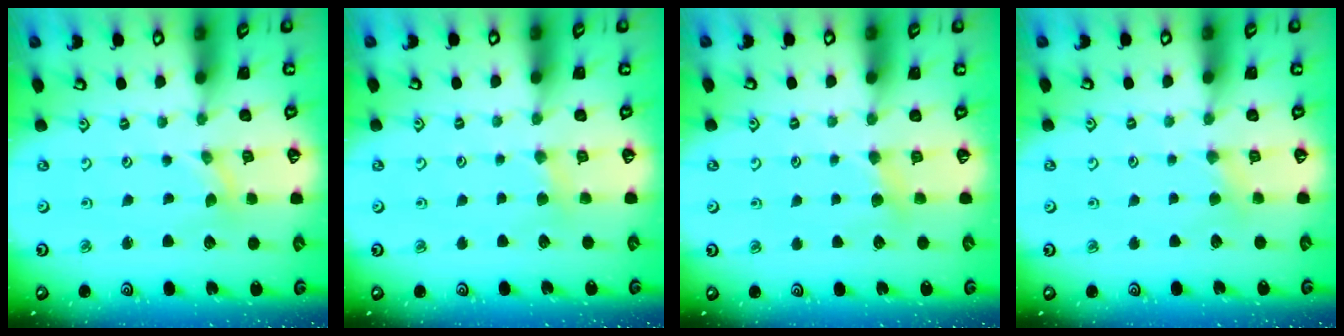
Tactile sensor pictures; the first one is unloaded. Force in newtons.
{"total": 3.7, "press": 3.6, "slide": 0.6}
{"total": 4.3, "press": 4.2, "slide": 0.5}
{"total": 2.5, "press": 2.5, "slide": 0.3}